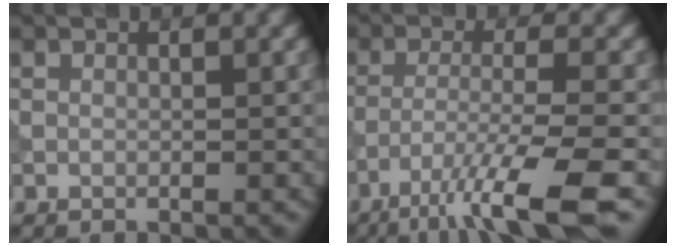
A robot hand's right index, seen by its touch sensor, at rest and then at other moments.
{"total": 8.8, "force": [-5.5, 1.4, 6.7], "torque": [-0.107, -0.005, -0.101]}